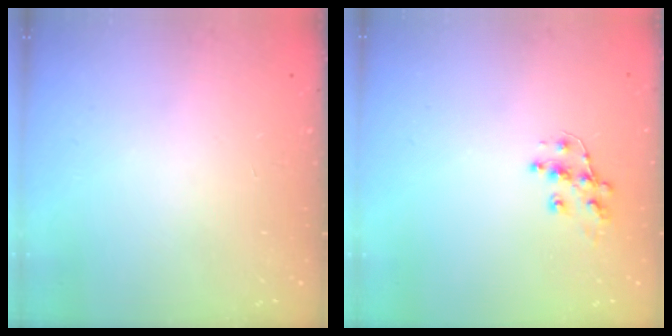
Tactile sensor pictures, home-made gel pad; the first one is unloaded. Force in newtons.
{"total": 8.8, "press": 8.8, "slide": 0.6}